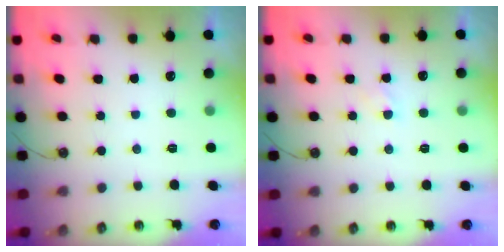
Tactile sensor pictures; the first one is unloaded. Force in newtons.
{"total": 2.2, "press": 2.2, "slide": 0.3}